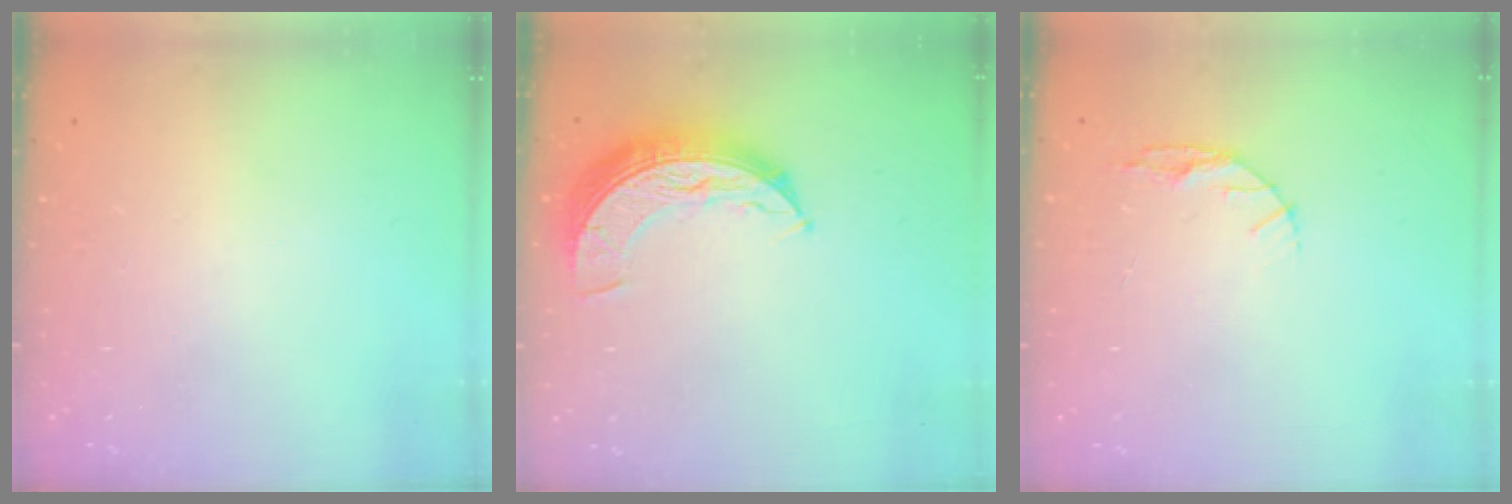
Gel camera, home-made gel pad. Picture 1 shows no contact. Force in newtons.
{"total": 9.5, "press": 9.5, "slide": 0.5}
{"total": 4.4, "press": 4.4, "slide": 0.5}